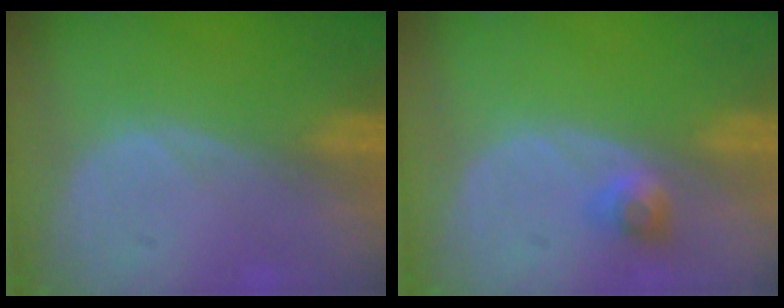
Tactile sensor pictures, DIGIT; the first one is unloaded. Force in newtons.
{"total": 2.4, "press": 2.0, "slide": 1.3}